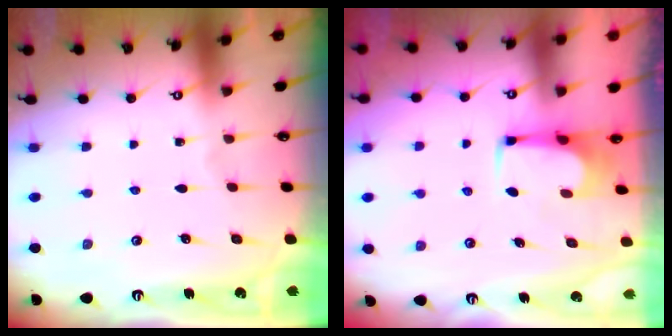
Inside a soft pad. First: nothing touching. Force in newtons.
{"total": 3.5, "press": 3.5, "slide": 0.2}